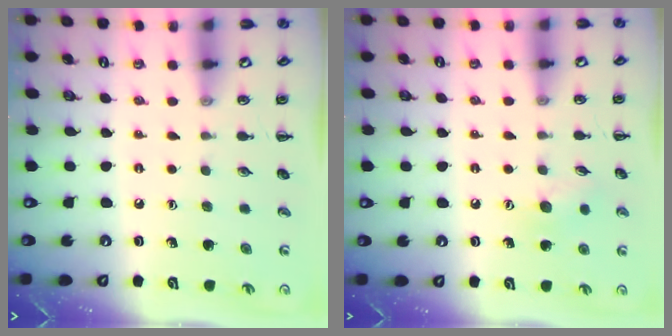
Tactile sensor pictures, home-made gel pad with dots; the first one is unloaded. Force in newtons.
{"total": 6.8, "press": 6.7, "slide": 1.1}